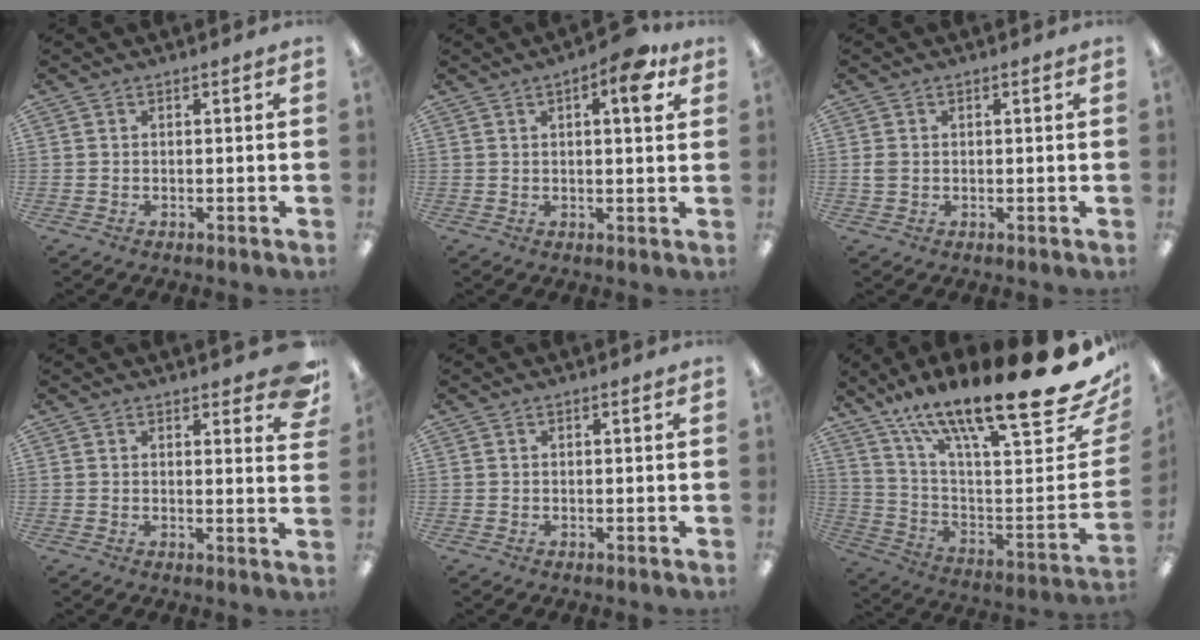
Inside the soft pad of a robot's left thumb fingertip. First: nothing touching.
{"total": 6.7, "force": [3.3, 2.1, 5.5], "torque": [-0.075, -0.007, 0.046]}
{"total": 1.8, "force": [0.1, 1.3, 1.3], "torque": [-0.025, 0.006, 0.001]}
{"total": 5.7, "force": [3.9, 2.0, 3.6], "torque": [-0.032, -0.024, 0.062]}
{"total": 0.0}
{"total": 24.3, "force": [16.6, 3.8, 17.3], "torque": [-0.250, -0.132, 0.265]}